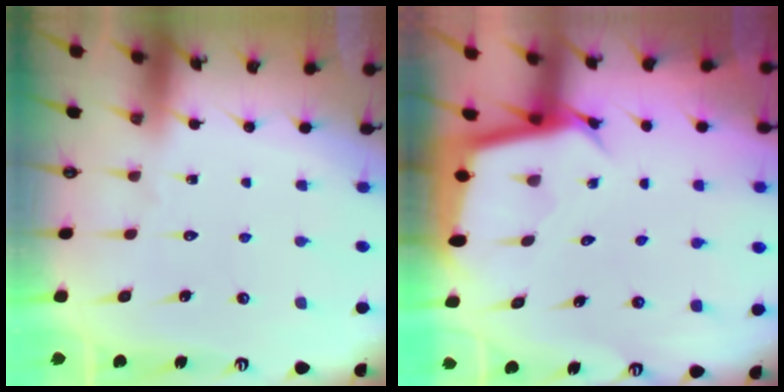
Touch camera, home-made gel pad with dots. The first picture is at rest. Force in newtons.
{"total": 3.5, "press": 3.5, "slide": 0.2}